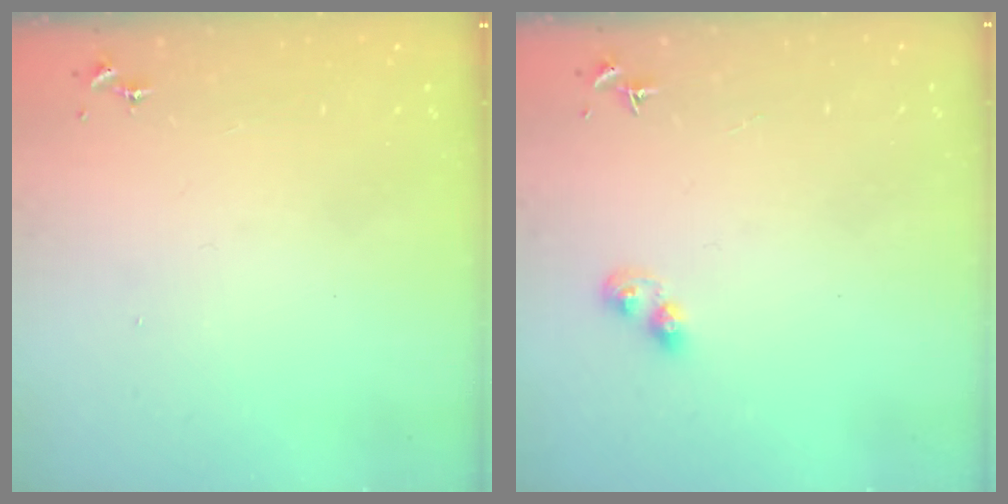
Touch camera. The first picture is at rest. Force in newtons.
{"total": 3.2, "press": 3.2, "slide": 0.3}